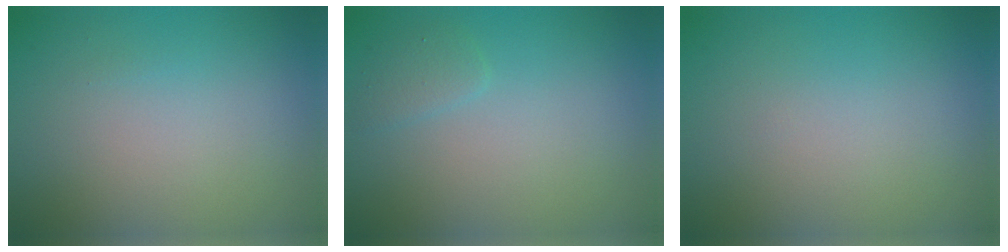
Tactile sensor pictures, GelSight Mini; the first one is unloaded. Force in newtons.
{"total": 1.1, "press": 1.1, "slide": 0.1}
{"total": 0.0}